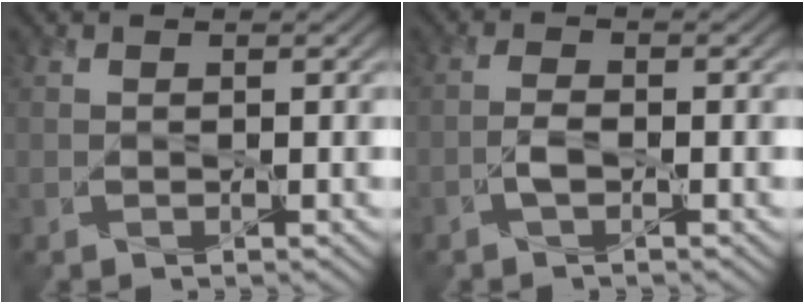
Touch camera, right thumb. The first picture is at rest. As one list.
[{"total": 2.0, "force": [-1.5, 0.1, 1.3], "torque": [-0.023, 0.005, -0.035]}]